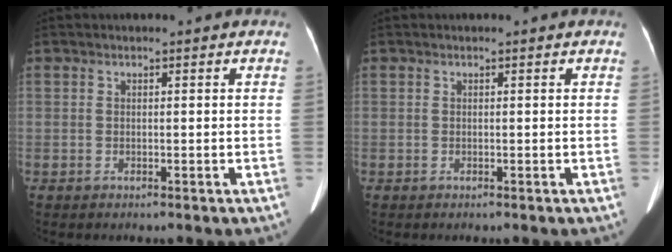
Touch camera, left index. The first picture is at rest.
{"total": 0.0}